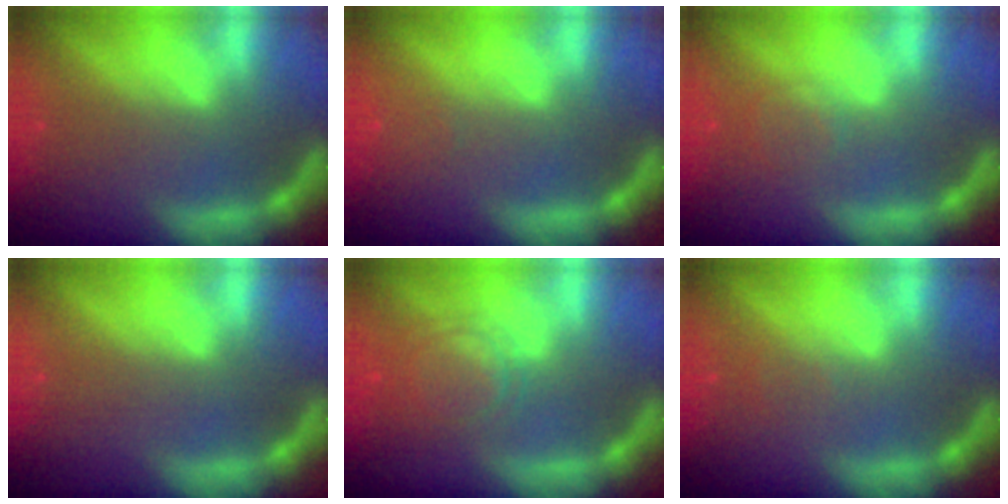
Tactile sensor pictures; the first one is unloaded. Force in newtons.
{"total": 1.0}
{"total": 2.0}
{"total": 0.0}
{"total": 5.1}
{"total": 0.9}